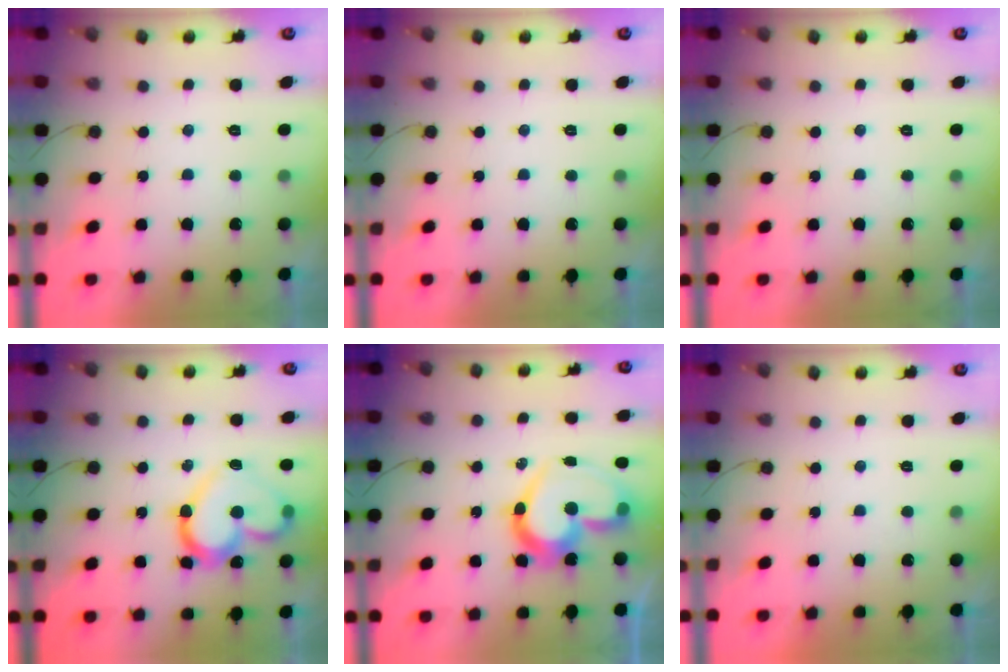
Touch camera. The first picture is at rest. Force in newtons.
{"total": 0.0}
{"total": 0.0}
{"total": 18.4, "press": 18.4, "slide": 1.4}
{"total": 18.6, "press": 18.6, "slide": 1.6}
{"total": 1.7, "press": 1.7, "slide": 0.0}